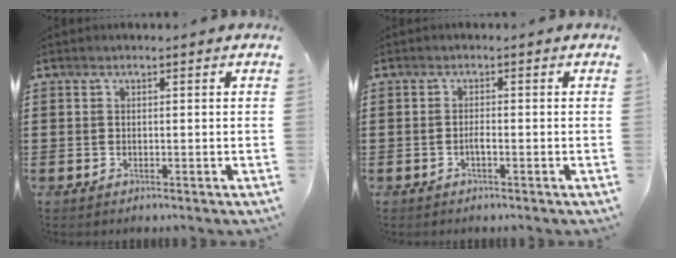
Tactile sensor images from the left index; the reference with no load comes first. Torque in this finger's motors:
{"motor_torque": [0.01, 0.01, 0.02, 0.03]}